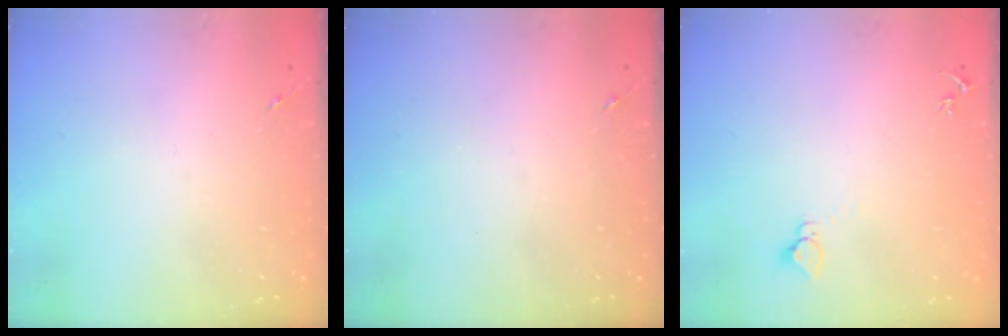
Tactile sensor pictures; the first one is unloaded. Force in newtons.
{"total": 0.0}
{"total": 2.8, "press": 2.8, "slide": 0.2}